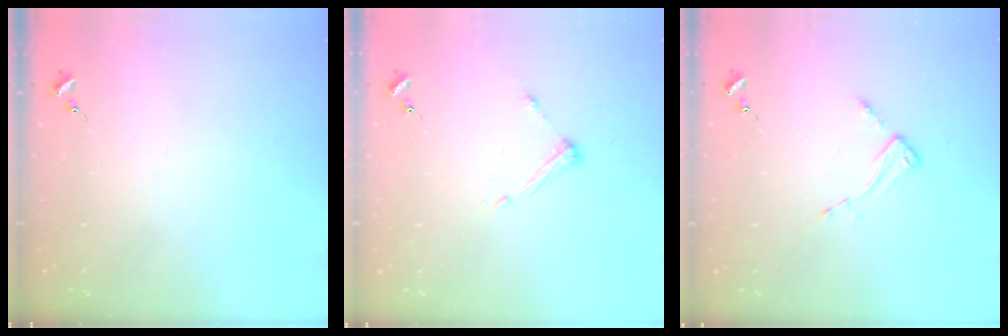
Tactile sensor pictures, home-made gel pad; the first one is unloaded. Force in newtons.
{"total": 5.6, "press": 5.5, "slide": 0.7}
{"total": 2.7, "press": 2.7, "slide": 0.4}